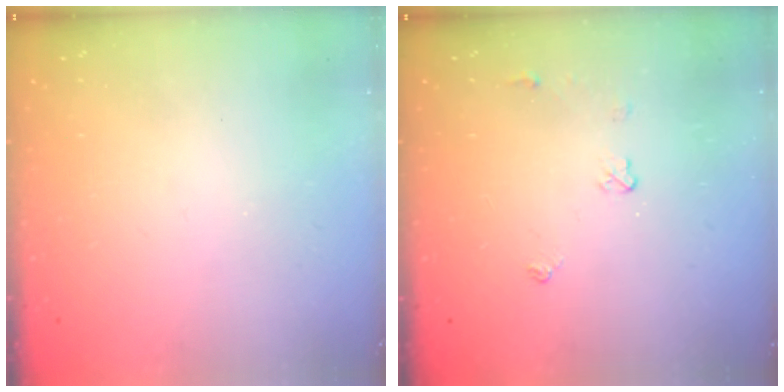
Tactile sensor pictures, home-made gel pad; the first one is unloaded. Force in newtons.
{"total": 3.9, "press": 3.8, "slide": 0.6}